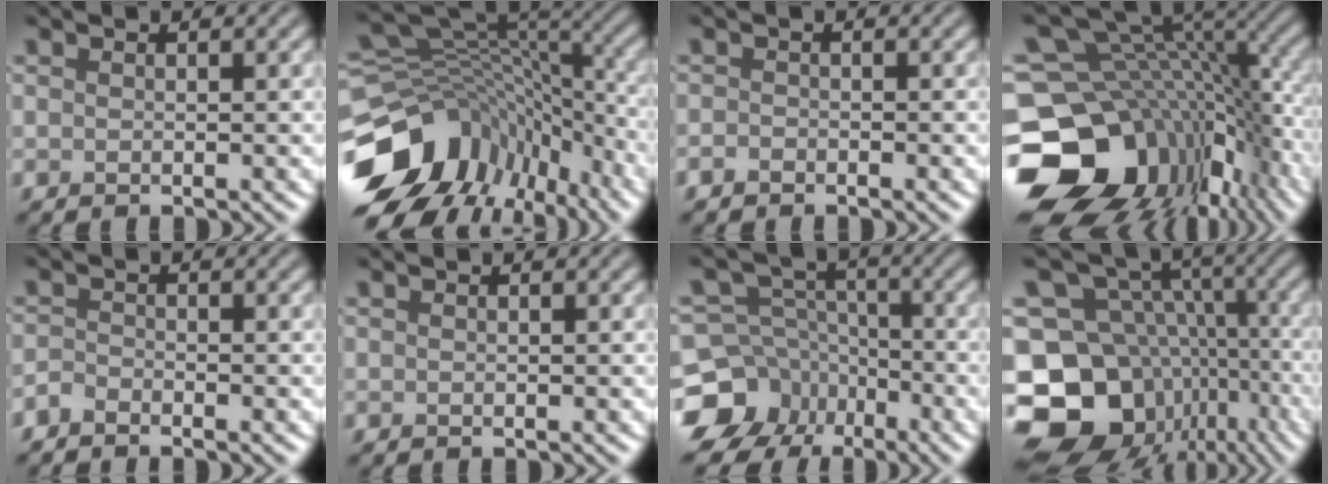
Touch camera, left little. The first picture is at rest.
{"total": 13.8, "force": [-6.0, 9.9, 7.4], "torque": [-0.153, 0.005, -0.092]}
{"total": 0.8, "force": [-0.7, 0.4, 0.2], "torque": [-0.001, -0.003, -0.013]}
{"total": 16.9, "force": [-3.8, 12.5, 10.7], "torque": [-0.232, -0.024, -0.043]}
{"total": 1.2, "force": [-1.1, 0.3, 0.3], "torque": [-0.005, -0.001, -0.027]}
{"total": 0.0}
{"total": 10.7, "force": [-6.2, 8.5, 2.1], "torque": [-0.048, -0.017, -0.122]}
{"total": 15.7, "force": [-6.0, 12.8, 6.9], "torque": [-0.163, -0.001, -0.080]}